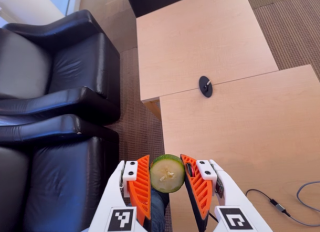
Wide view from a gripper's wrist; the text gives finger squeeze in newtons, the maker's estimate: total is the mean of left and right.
{"total": 11.9, "left": 13.2, "right": 10.6}